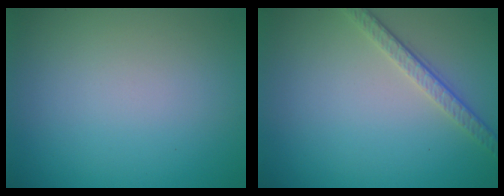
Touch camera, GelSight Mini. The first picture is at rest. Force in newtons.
{"total": 2.6, "press": 2.0, "slide": 1.7}